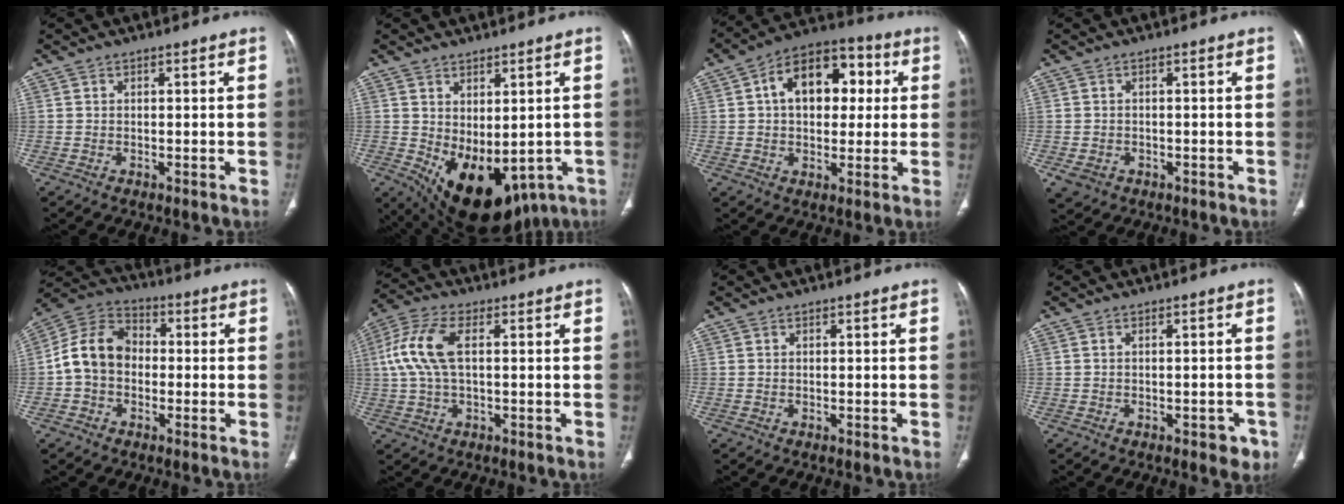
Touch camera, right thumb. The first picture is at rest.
{"total": 16.4, "force": [-4.4, 9.6, 12.6], "torque": [-0.179, -0.009, -0.032]}
{"total": 15.3, "force": [3.1, 10.0, 11.1], "torque": [-0.133, 0.023, 0.041]}
{"total": 3.2, "force": [-1.2, 2.6, 1.4], "torque": [-0.028, 0.003, -0.011]}
{"total": 11.0, "force": [-1.0, 8.5, 6.8], "torque": [-0.114, 0.037, -0.033]}
{"total": 9.8, "force": [1.4, 4.6, 8.5], "torque": [-0.204, 0.022, 0.024]}
{"total": 0.0}
{"total": 2.9, "force": [-1.5, 1.6, 2.0], "torque": [-0.010, 0.006, -0.015]}